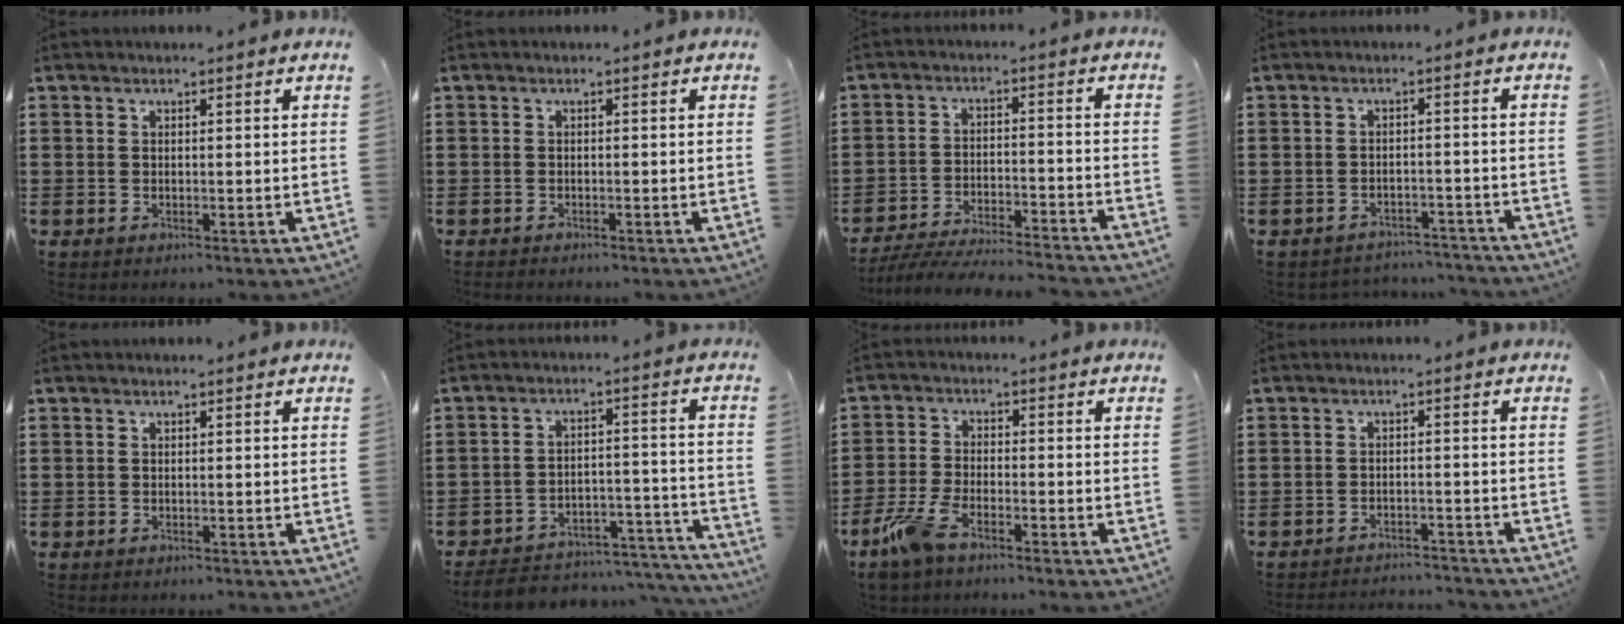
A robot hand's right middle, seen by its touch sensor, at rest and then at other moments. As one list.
[{"total": 0.6, "force": [-0.6, 0.1, 0.0], "torque": [-0.001, 0.000, -0.014]}, {"total": 5.9, "force": [-5.7, 0.2, 1.5], "torque": [-0.036, -0.005, -0.114]}, {"total": 2.8, "force": [-2.8, 0.3, 0.0], "torque": [-0.007, 0.000, -0.061]}, {"total": 0.0}, {"total": 4.9, "force": [-4.5, 1.3, 1.2], "torque": [-0.027, 0.004, -0.093]}, {"total": 6.2, "force": [-4.3, 1.7, 4.1], "torque": [-0.108, -0.008, -0.087]}, {"total": 2.5, "force": [-2.5, 0.1, 0.1], "torque": [-0.007, 0.000, -0.054]}]